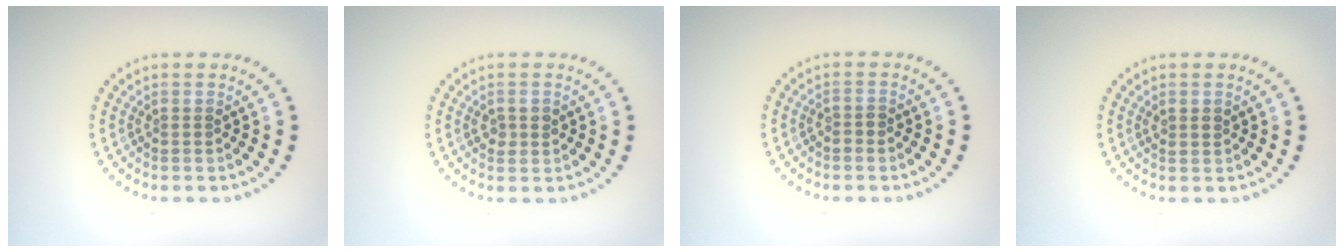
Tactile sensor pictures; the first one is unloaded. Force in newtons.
{"total": 1.4, "press": 1.4, "slide": 0.1}
{"total": 0.9, "press": 0.9, "slide": 0.2}
{"total": 1.0, "press": 1.0, "slide": 0.4}